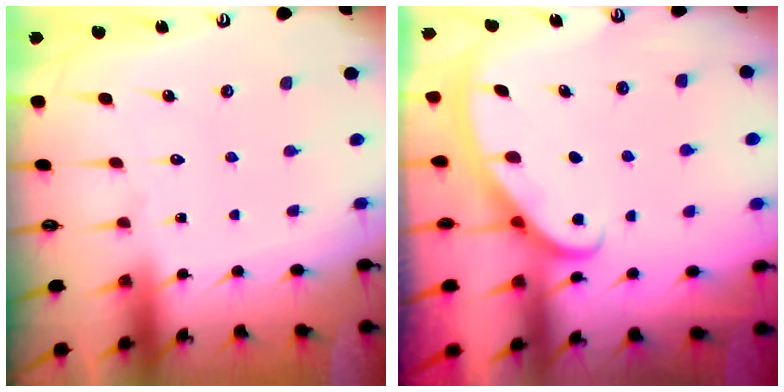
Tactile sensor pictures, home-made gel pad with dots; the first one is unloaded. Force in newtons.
{"total": 2.9, "press": 2.9, "slide": 0.4}